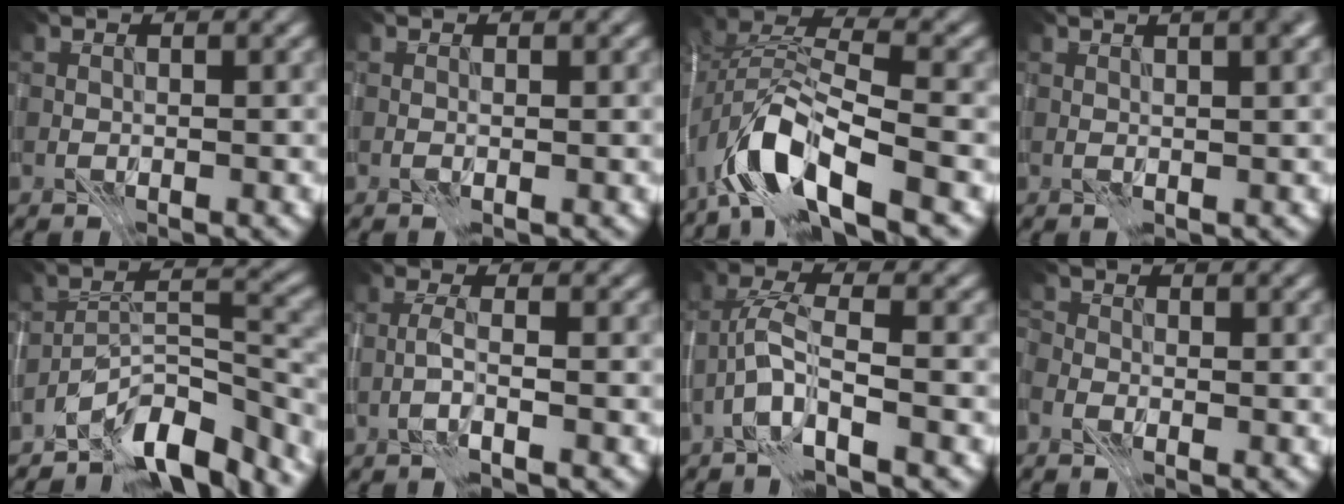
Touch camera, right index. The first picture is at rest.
{"total": 0.5, "force": [0.4, 0.0, 0.3], "torque": [-0.006, 0.003, 0.005]}
{"total": 8.3, "force": [-4.3, 3.3, 6.2], "torque": [-0.120, 0.005, -0.091]}
{"total": 5.2, "force": [2.1, 2.2, 4.3], "torque": [-0.021, 0.032, -0.004]}
{"total": 8.5, "force": [-6.3, 3.3, 4.7], "torque": [-0.053, 0.002, -0.116]}
{"total": 1.5, "force": [-0.2, 0.2, 1.5], "torque": [-0.030, 0.009, -0.016]}
{"total": 3.9, "force": [-1.7, 0.9, 3.4], "torque": [-0.068, 0.008, -0.042]}
{"total": 1.6, "force": [-1.2, 0.7, 0.8], "torque": [-0.018, -0.002, -0.020]}